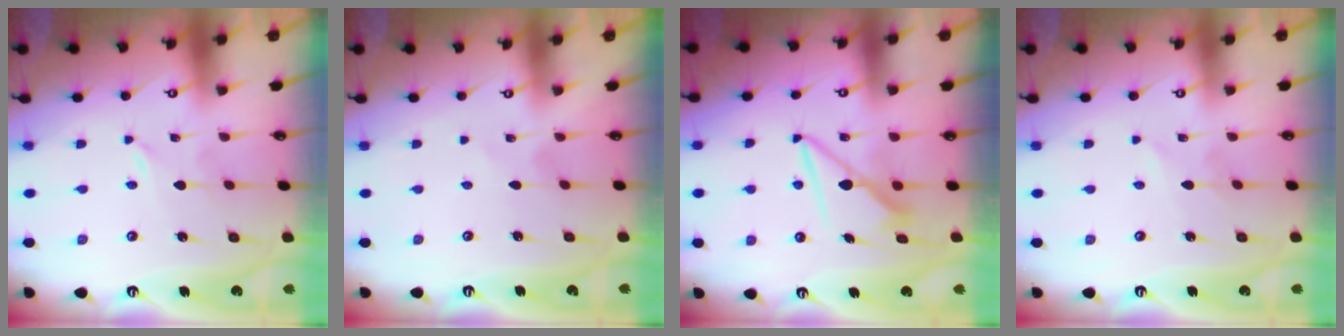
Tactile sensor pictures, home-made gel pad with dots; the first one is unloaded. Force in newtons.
{"total": 0.7, "press": 0.7, "slide": 0.1}
{"total": 8.3, "press": 8.3, "slide": 0.5}
{"total": 0.8, "press": 0.8, "slide": 0.1}